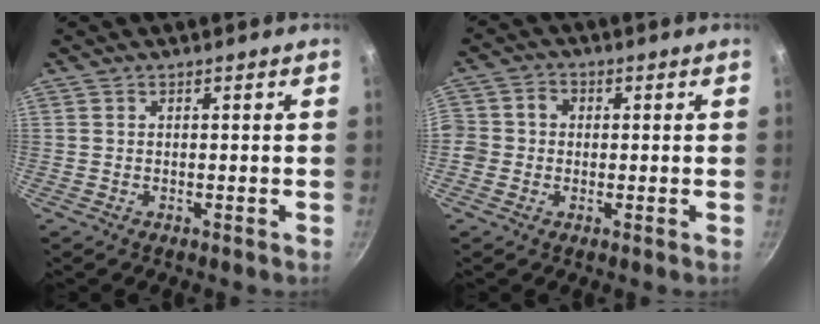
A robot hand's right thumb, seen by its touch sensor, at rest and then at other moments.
{"total": 5.0, "force": [-0.6, 4.6, 1.8], "torque": [-0.017, 0.013, -0.027]}